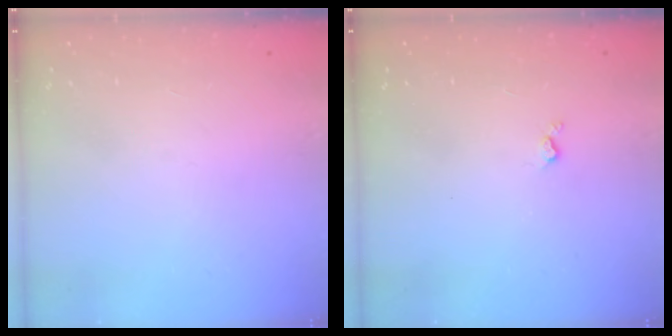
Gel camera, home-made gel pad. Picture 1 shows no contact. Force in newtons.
{"total": 3.2, "press": 3.1, "slide": 0.6}